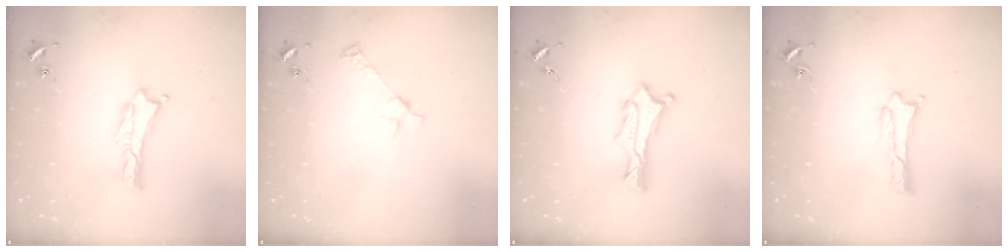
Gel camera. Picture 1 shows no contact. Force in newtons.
{"total": 2.9, "press": 2.9, "slide": 0.2}
{"total": 2.4, "press": 2.4, "slide": 0.3}
{"total": 1.7, "press": 1.7, "slide": 0.1}